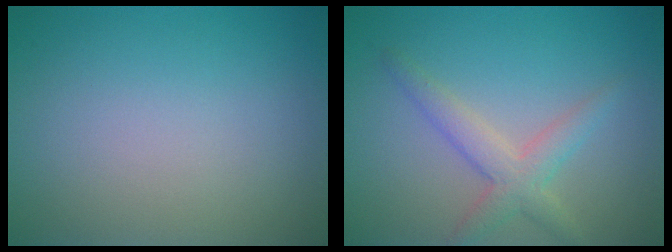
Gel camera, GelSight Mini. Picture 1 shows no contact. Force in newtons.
{"total": 3.1, "press": 3.1, "slide": 0.1}